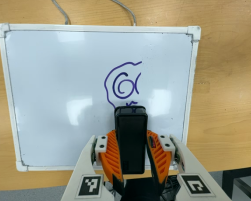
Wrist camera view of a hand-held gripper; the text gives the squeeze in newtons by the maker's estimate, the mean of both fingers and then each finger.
{"total": 9.1, "left": 6.8, "right": 11.4}